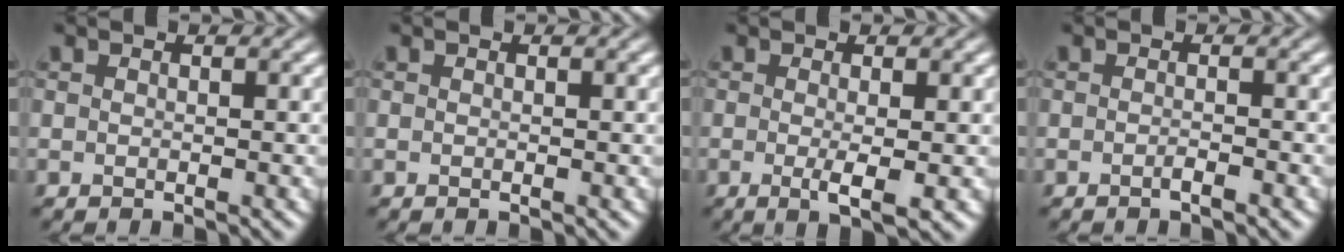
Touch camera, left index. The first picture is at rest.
{"total": 0.0}
{"total": 2.7, "force": [-0.4, 0.4, 2.6], "torque": [-0.047, -0.010, -0.005]}
{"total": 1.1, "force": [-0.6, 0.2, 0.9], "torque": [-0.014, 0.000, -0.013]}